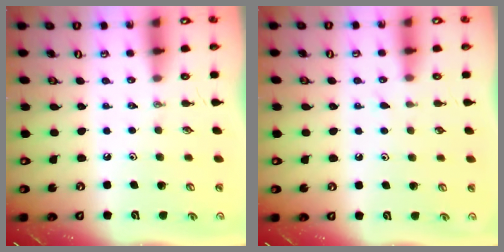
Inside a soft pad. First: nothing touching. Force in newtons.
{"total": 4.3, "press": 4.2, "slide": 0.5}